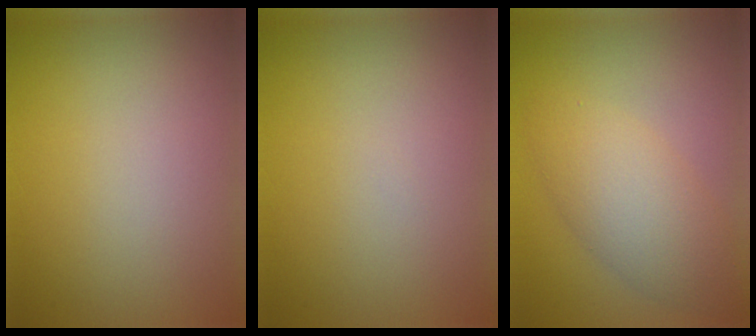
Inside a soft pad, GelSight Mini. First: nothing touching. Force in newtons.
{"total": 0.0}
{"total": 5.0, "press": 5.0, "slide": 0.1}